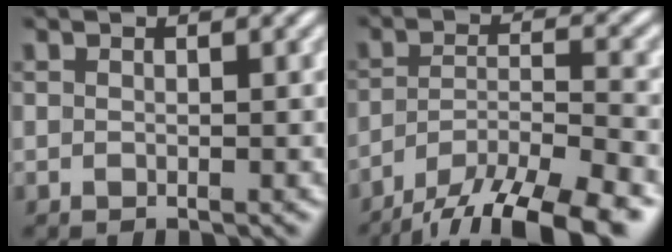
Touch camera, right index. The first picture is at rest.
{"total": 8.9, "force": [-6.7, 3.1, 5.0], "torque": [-0.076, -0.019, -0.098]}